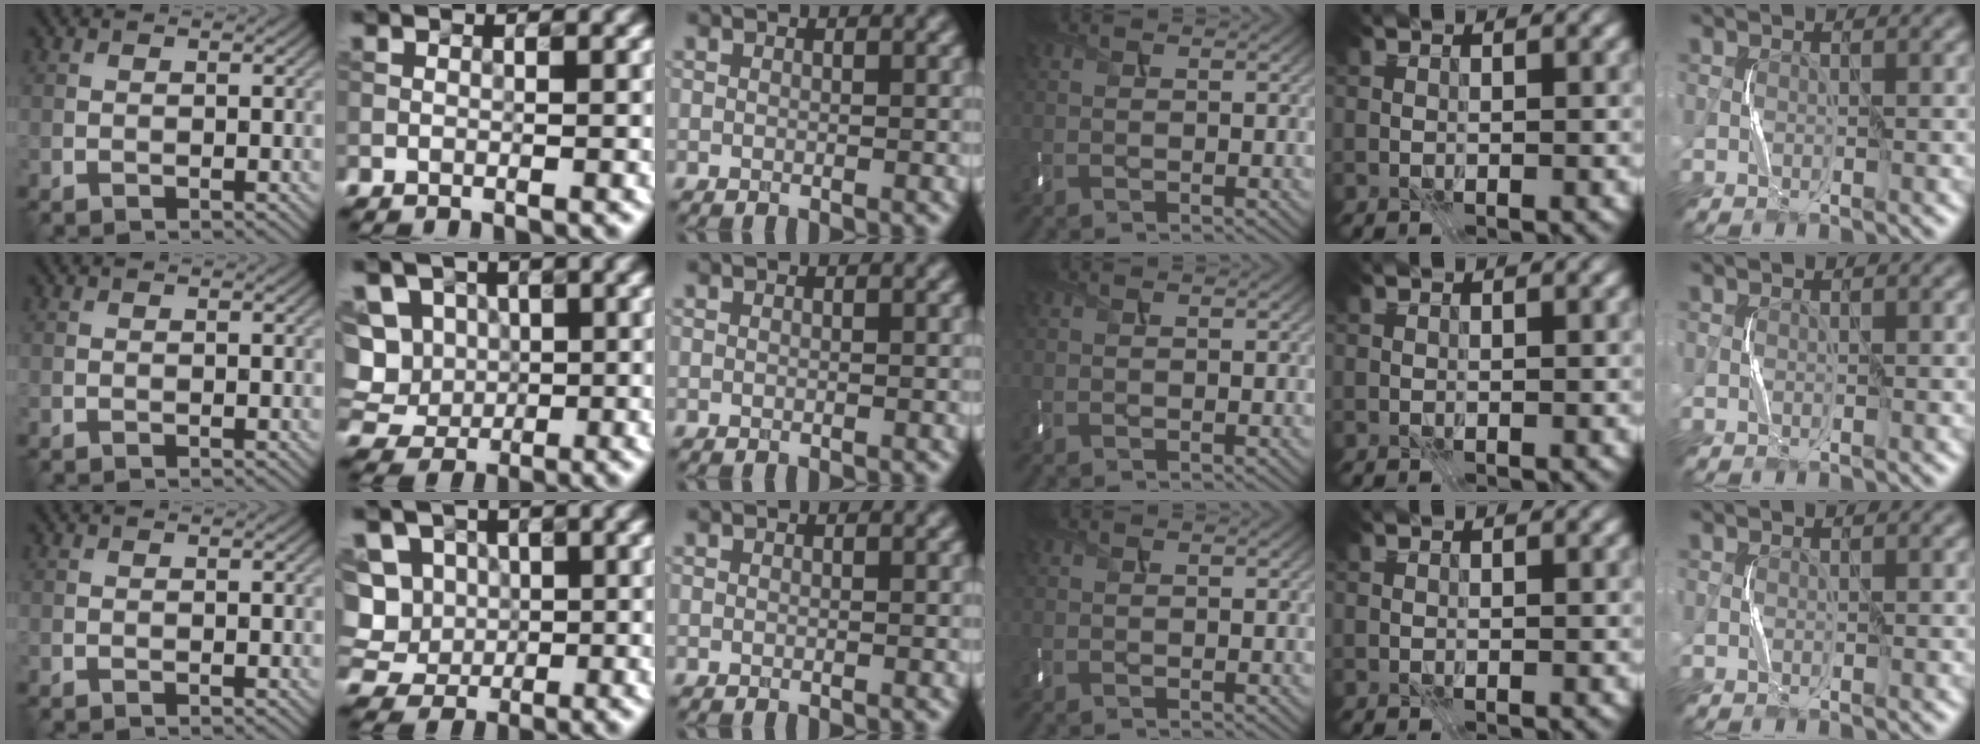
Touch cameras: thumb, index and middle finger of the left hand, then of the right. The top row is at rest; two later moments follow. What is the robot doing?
{"motion": "press", "object": "keyboard"}